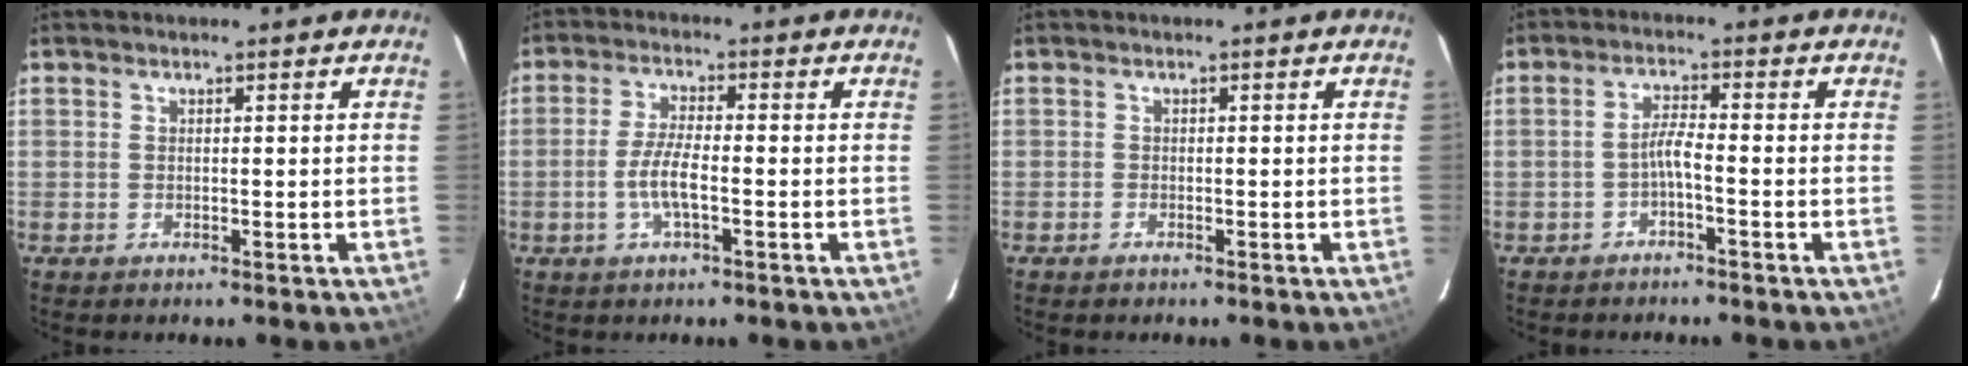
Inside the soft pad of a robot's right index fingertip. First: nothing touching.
{"total": 5.5, "force": [-1.8, 1.3, 5.1], "torque": [-0.105, -0.002, -0.035]}
{"total": 0.7, "force": [-0.6, 0.4, 0.2], "torque": [-0.003, 0.002, -0.012]}
{"total": 2.7, "force": [-1.6, 0.0, 2.2], "torque": [-0.049, 0.007, -0.031]}